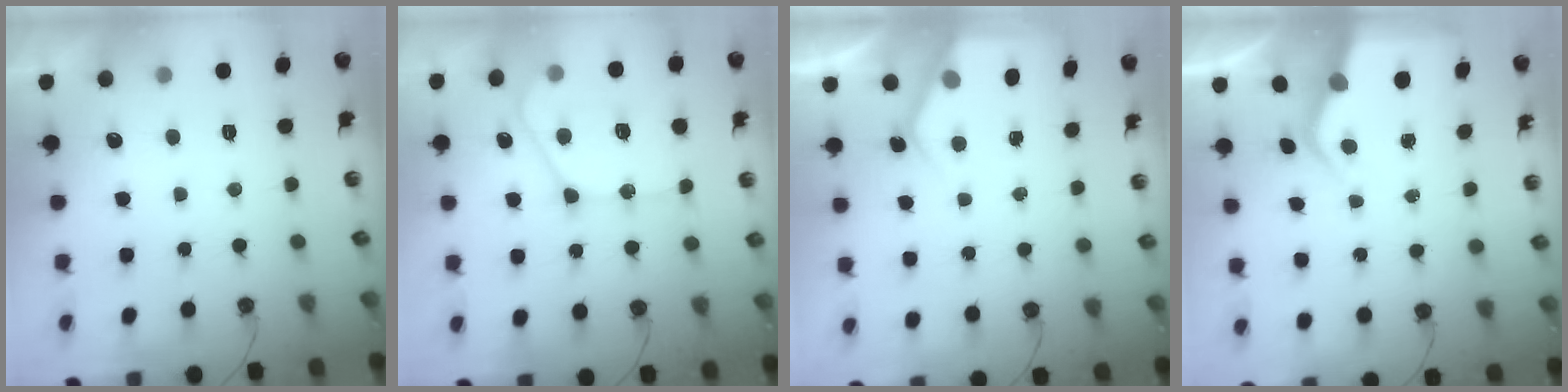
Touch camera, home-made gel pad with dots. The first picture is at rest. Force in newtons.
{"total": 19.4, "press": 19.4, "slide": 1.6}
{"total": 3.7, "press": 3.6, "slide": 0.5}
{"total": 5.5, "press": 5.4, "slide": 0.4}